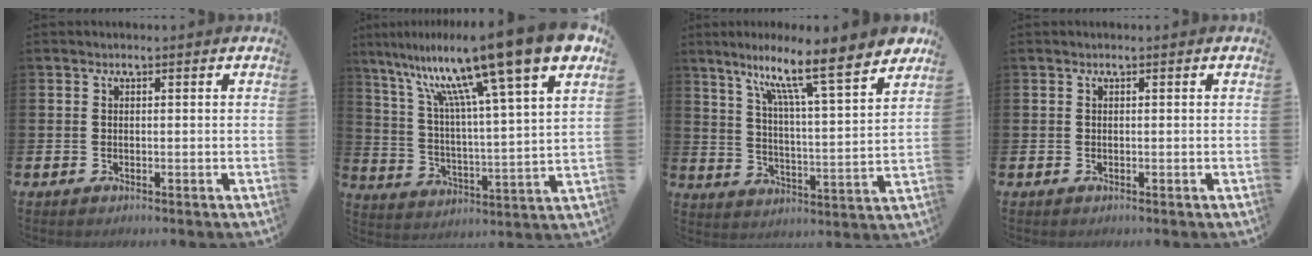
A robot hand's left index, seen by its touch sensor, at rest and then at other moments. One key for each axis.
{"total": 15.4, "fx": 11.9, "fy": 0.7, "fz": 9.7, "tx": -0.197, "ty": -0.094, "tz": 0.186}
{"total": 11.3, "fx": 8.8, "fy": 1.0, "fz": 7.1, "tx": -0.136, "ty": -0.069, "tz": 0.136}
{"total": 0.0}